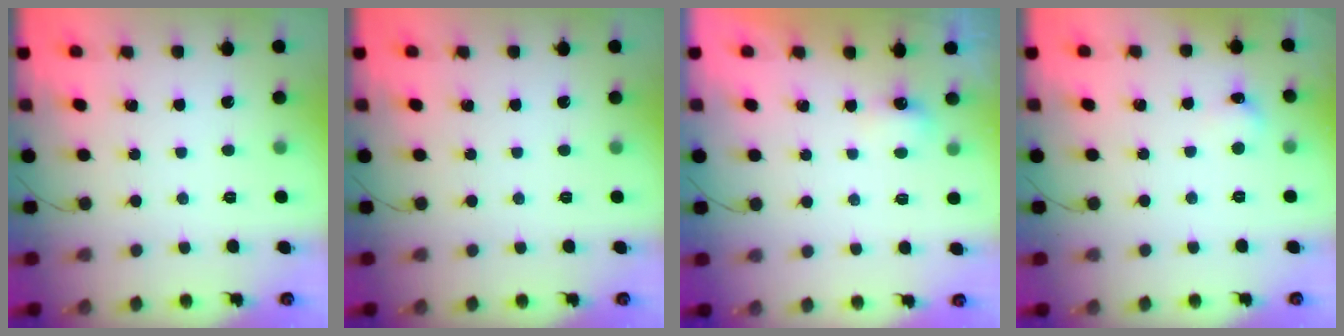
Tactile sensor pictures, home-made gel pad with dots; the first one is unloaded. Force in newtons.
{"total": 0.0}
{"total": 3.0, "press": 2.9, "slide": 1.0}
{"total": 5.3, "press": 5.0, "slide": 1.5}